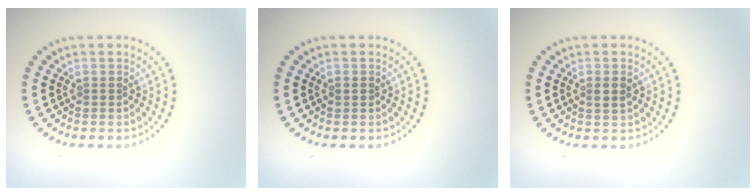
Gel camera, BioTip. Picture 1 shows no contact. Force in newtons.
{"total": 0.7, "press": 0.7, "slide": 0.0}
{"total": 1.2, "press": 1.2, "slide": 0.3}